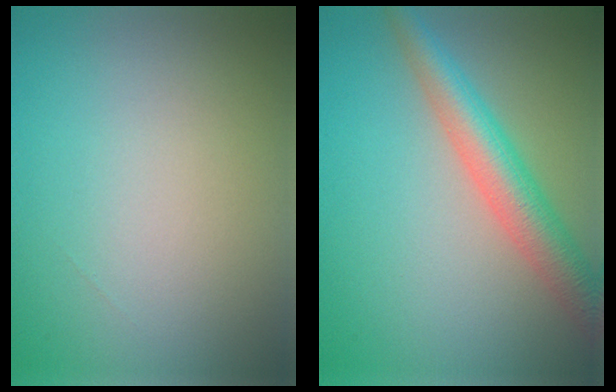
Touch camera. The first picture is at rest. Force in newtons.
{"total": 5.3, "press": 5.3, "slide": 0.2}